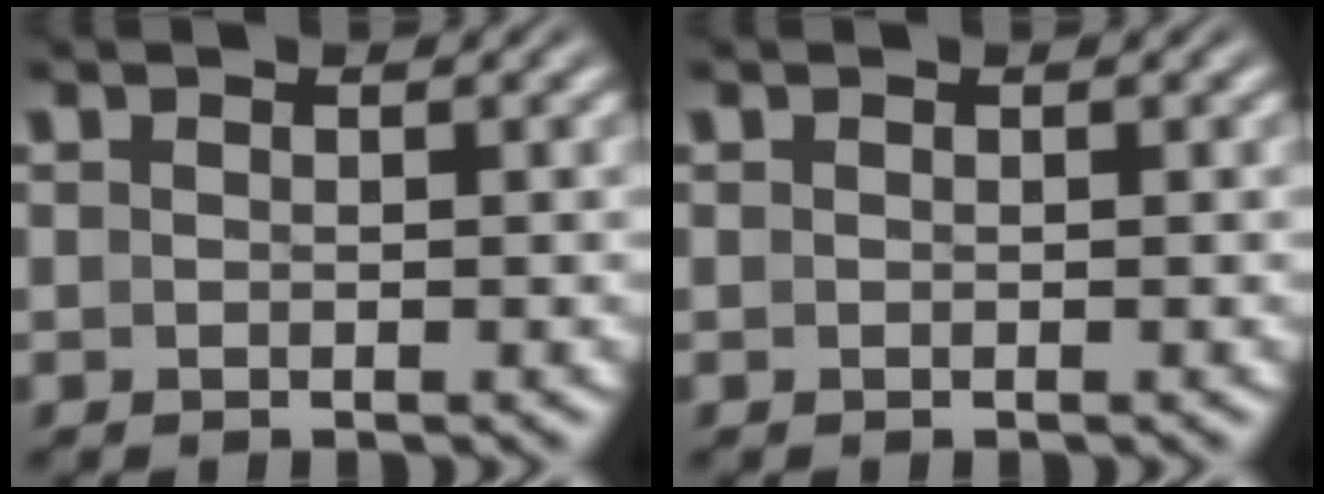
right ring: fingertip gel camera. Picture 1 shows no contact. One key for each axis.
{"total": 0.0}